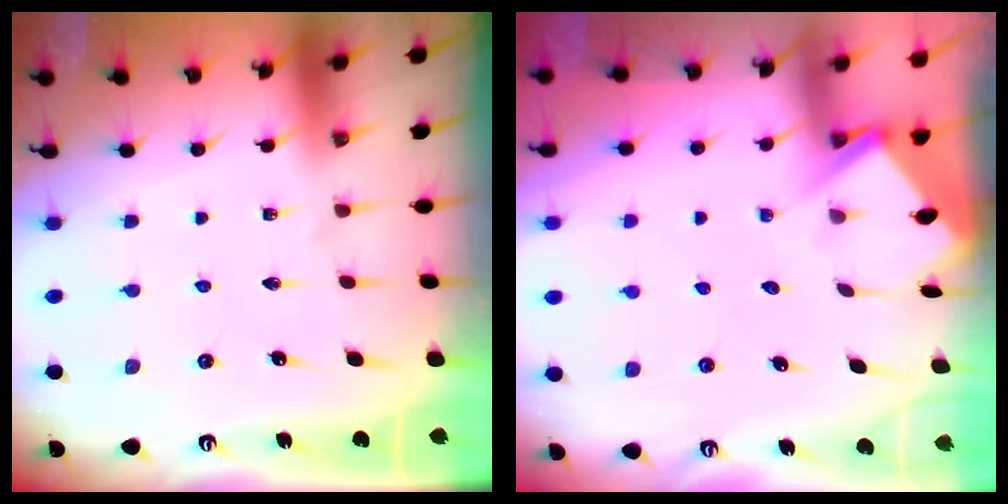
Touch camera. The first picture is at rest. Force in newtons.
{"total": 3.9, "press": 3.9, "slide": 0.4}